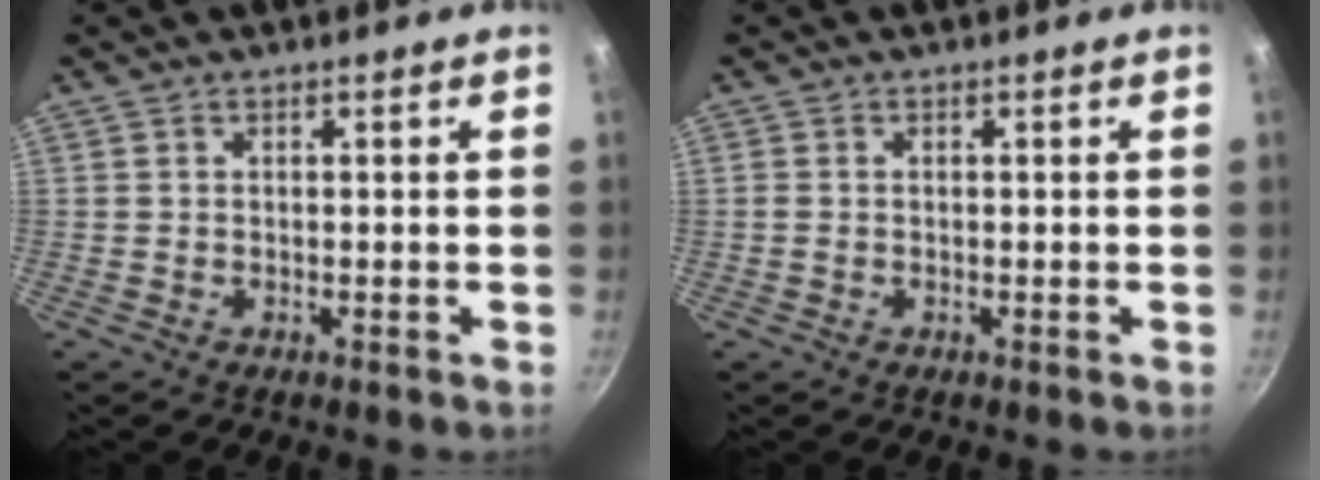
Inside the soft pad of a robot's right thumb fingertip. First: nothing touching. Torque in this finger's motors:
{"motor_torque": [-0.15, -0.13, -0.49, 0.24, 0.07]}